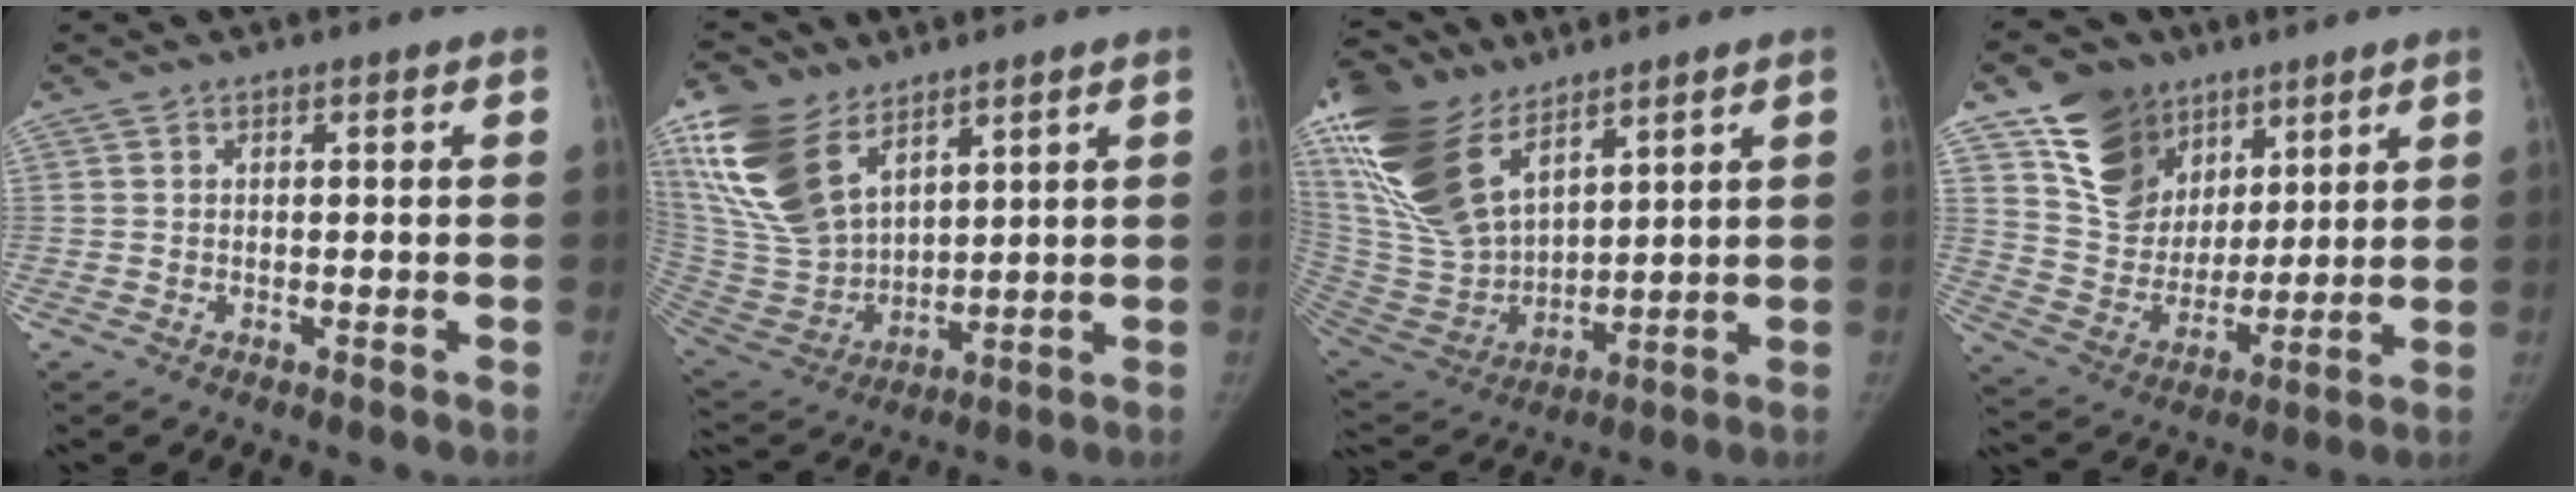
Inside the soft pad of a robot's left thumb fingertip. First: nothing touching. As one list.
[{"total": 19.6, "force": [11.1, 11.0, 11.9], "torque": [-0.254, -0.039, 0.231]}, {"total": 23.9, "force": [14.3, 12.1, 14.8], "torque": [-0.318, -0.036, 0.284]}, {"total": 16.1, "force": [9.5, 11.7, 5.6], "torque": [-0.053, -0.051, 0.180]}]